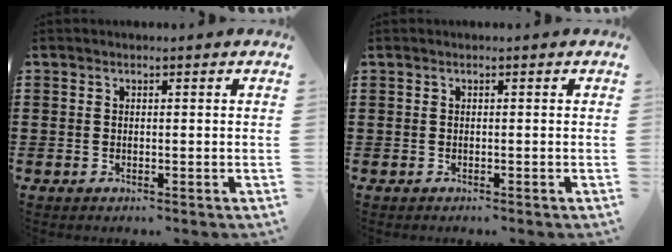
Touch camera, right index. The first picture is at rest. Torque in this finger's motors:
{"motor_torque": [-0.04, 0.29, -0.01, 0.00]}